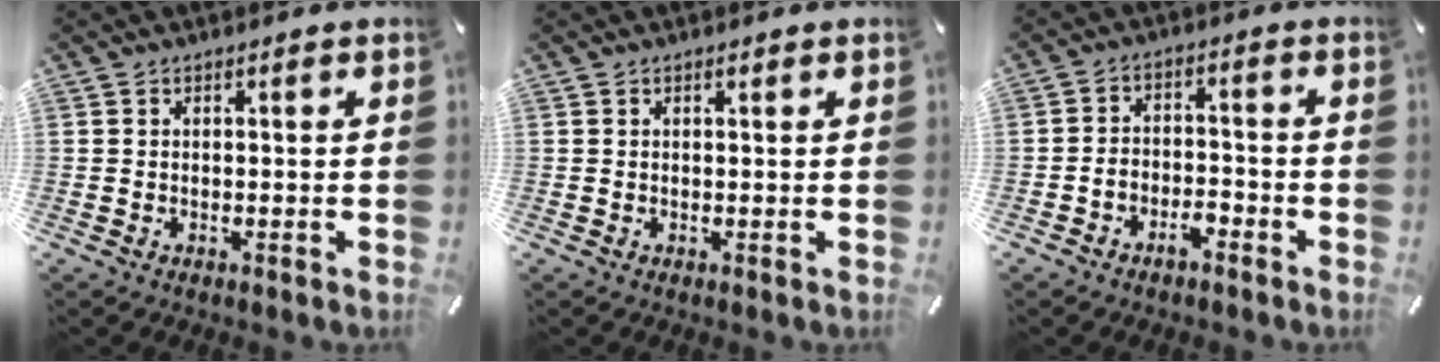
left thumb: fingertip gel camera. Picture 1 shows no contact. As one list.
[{"total": 0.6, "force": [0.3, 0.2, 0.4], "torque": [-0.007, 0.002, 0.005]}, {"total": 4.5, "force": [-3.4, 2.4, 1.7], "torque": [-0.026, 0.019, -0.063]}]